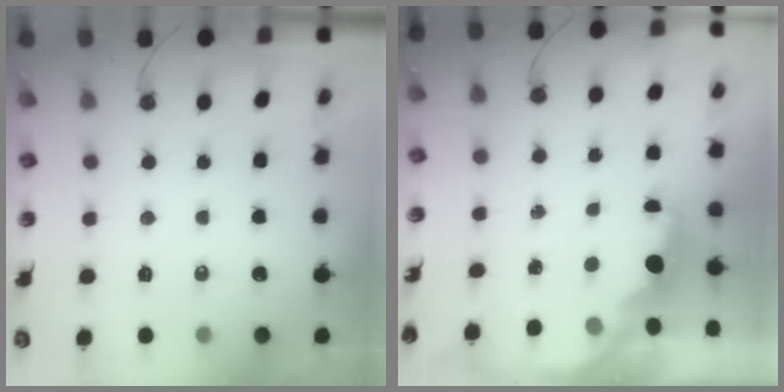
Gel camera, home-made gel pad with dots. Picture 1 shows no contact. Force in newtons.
{"total": 2.2, "press": 2.1, "slide": 0.8}